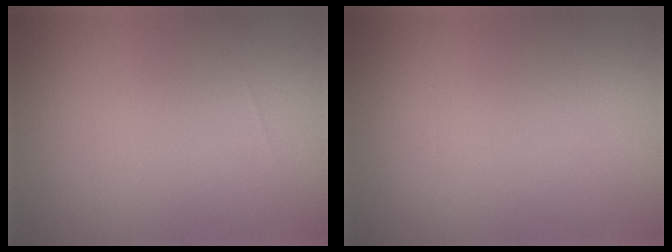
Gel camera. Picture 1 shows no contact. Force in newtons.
{"total": 0.0}